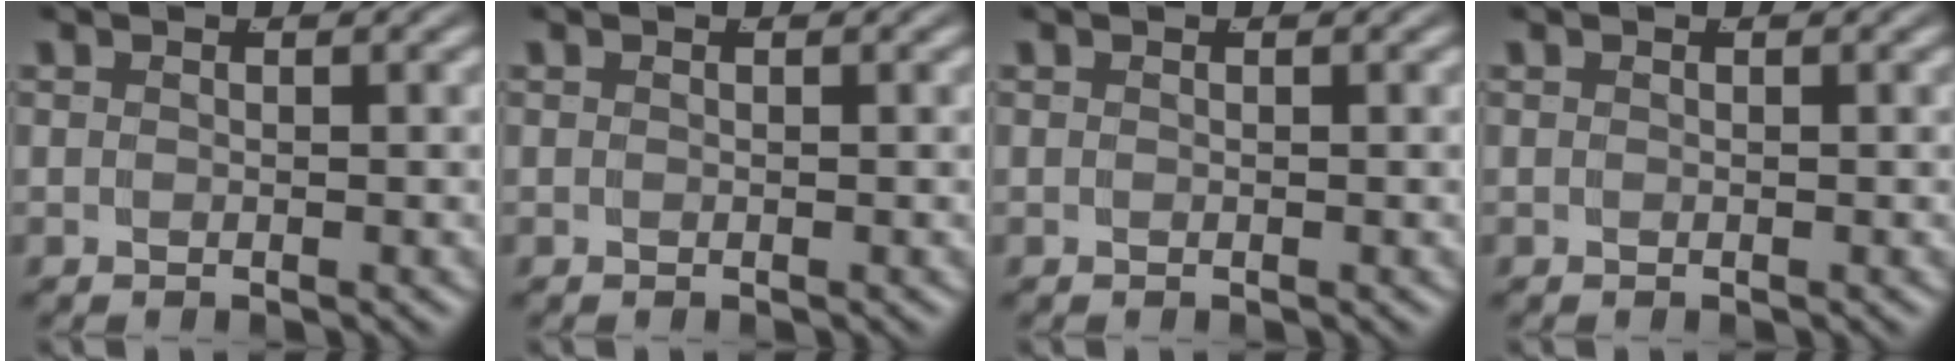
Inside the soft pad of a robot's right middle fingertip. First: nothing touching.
{"total": 0.0}
{"total": 0.0}
{"total": 0.0}